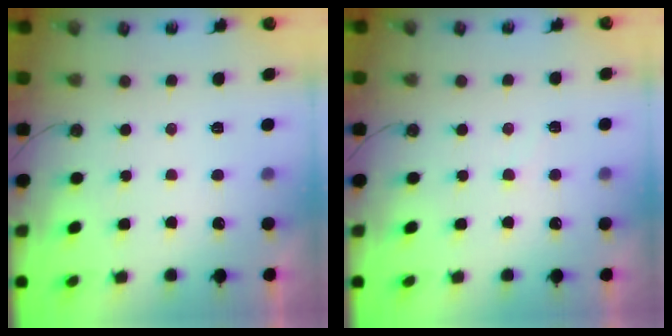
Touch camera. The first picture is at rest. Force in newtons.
{"total": 5.1, "press": 5.0, "slide": 0.6}